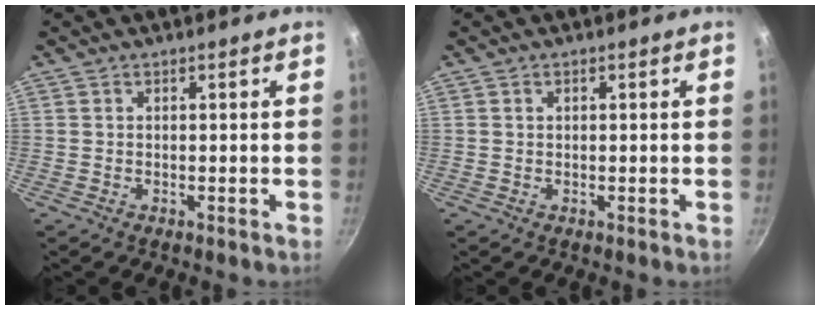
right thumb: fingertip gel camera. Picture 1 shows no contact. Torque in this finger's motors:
{"motor_torque": [-0.36, -0.31, -0.05, 0.10, 0.03]}